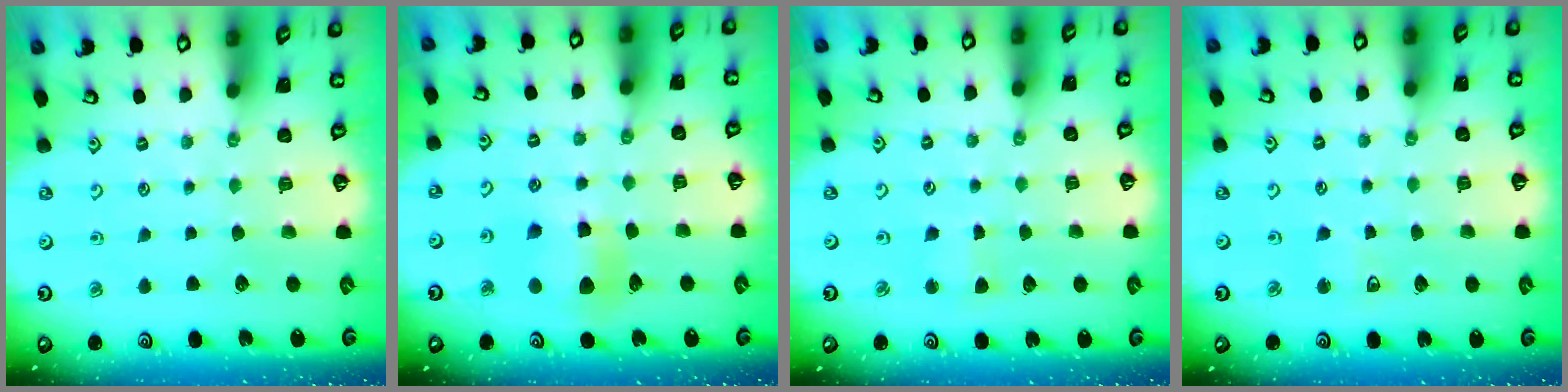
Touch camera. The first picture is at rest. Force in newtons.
{"total": 8.3, "press": 8.2, "slide": 1.1}
{"total": 3.2, "press": 3.2, "slide": 0.3}
{"total": 3.3, "press": 3.3, "slide": 0.6}